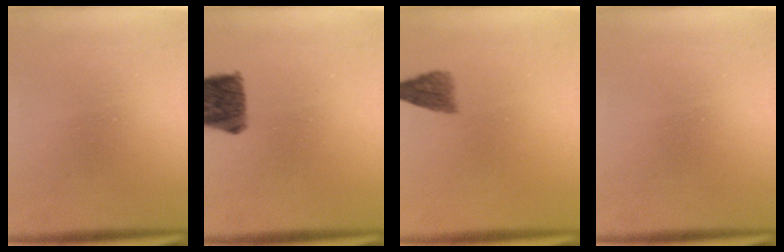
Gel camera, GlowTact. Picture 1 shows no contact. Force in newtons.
{"total": 10.1}
{"total": 2.9}
{"total": 0.0}